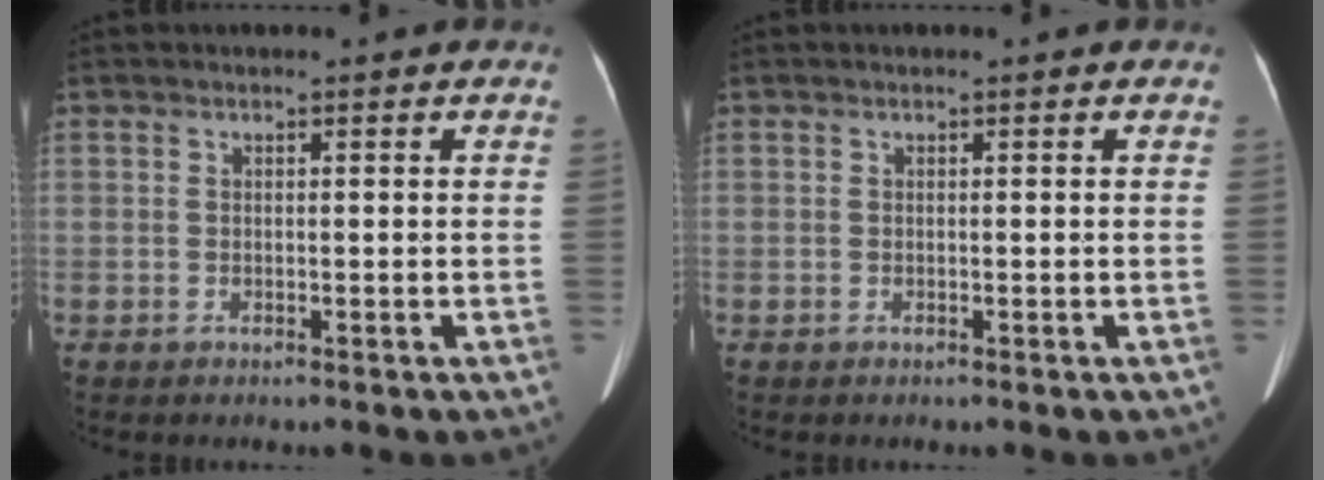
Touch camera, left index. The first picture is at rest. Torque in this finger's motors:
{"motor_torque": [-0.05, -0.05, 0.00, 0.00]}